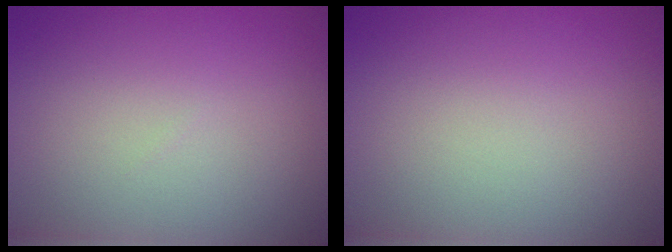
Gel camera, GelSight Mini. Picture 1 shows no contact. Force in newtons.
{"total": 0.0}